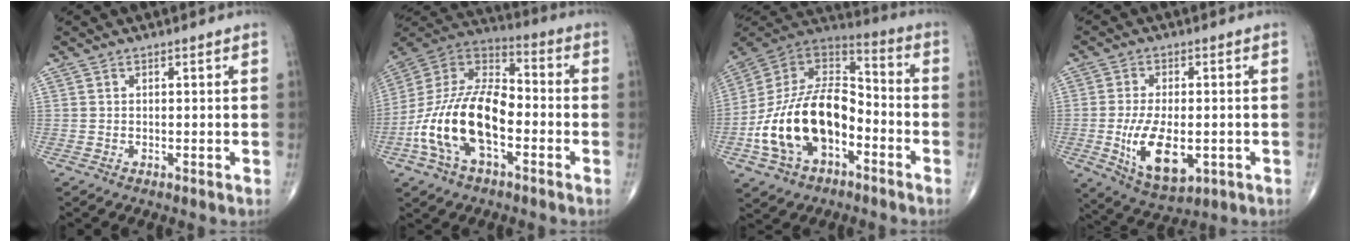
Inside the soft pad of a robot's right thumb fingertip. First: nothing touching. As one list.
[{"total": 19.9, "force": [-5.3, 10.5, 16.1], "torque": [-0.304, 0.045, -0.101]}, {"total": 21.2, "force": [-6.6, 12.8, 15.5], "torque": [-0.265, 0.061, -0.116]}, {"total": 11.9, "force": [-2.5, 6.0, 10.0], "torque": [-0.173, -0.012, -0.030]}]